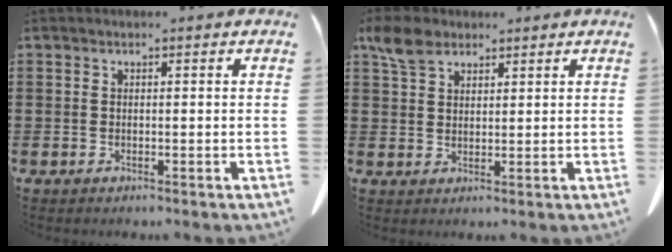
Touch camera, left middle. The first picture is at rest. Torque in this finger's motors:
{"motor_torque": [0.26, 0.52, -0.36, -0.09]}